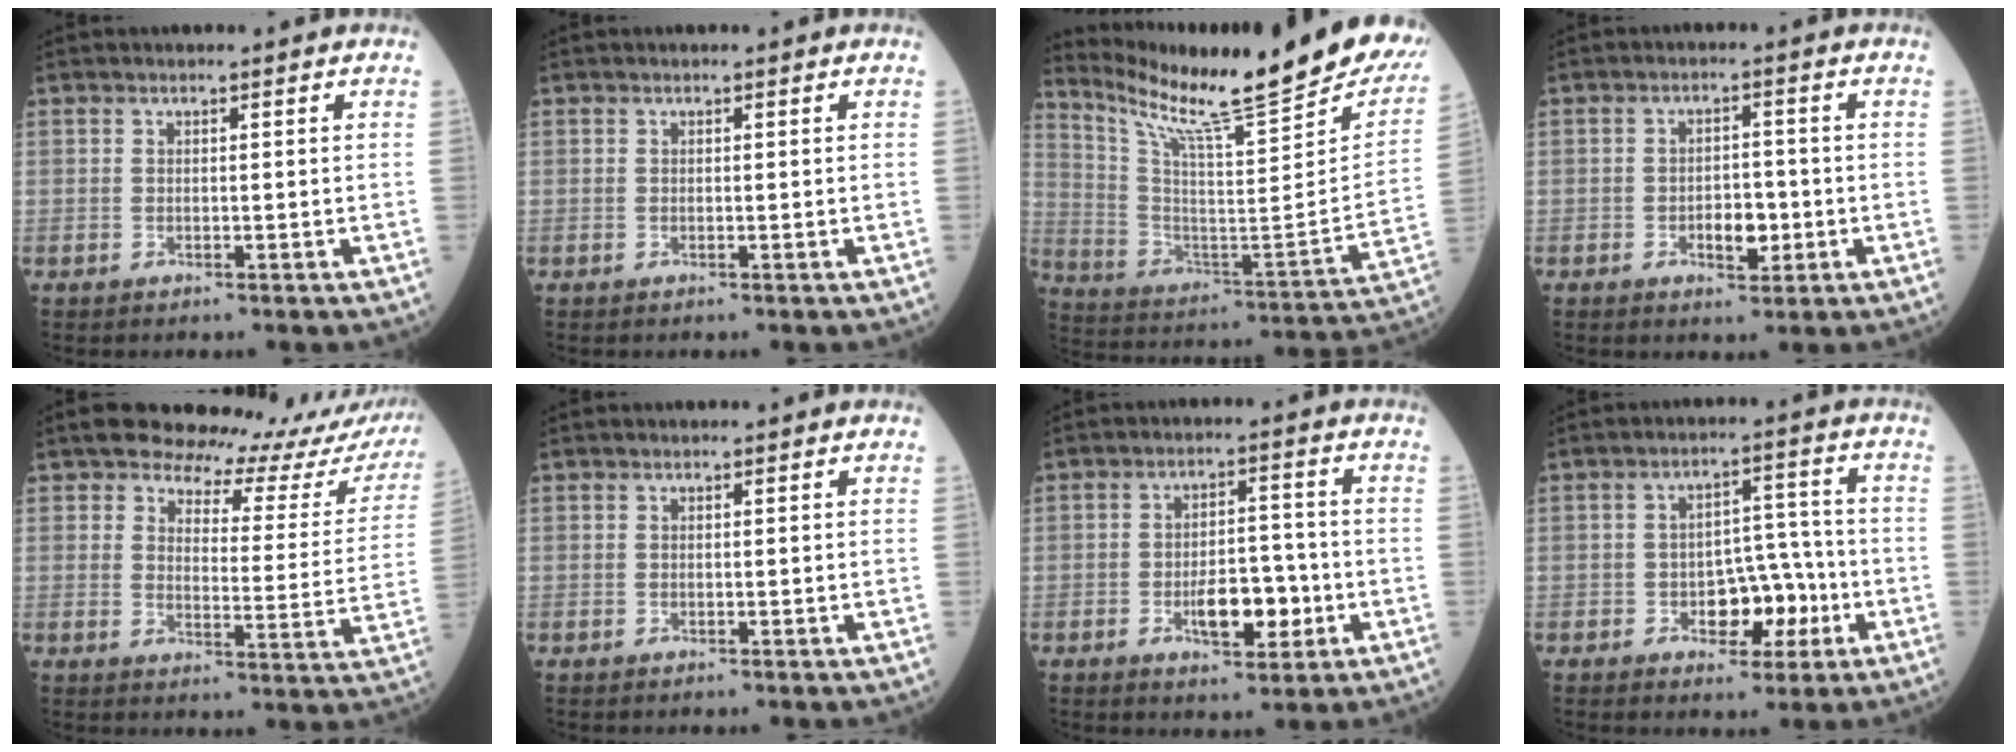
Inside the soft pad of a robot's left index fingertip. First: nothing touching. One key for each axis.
{"total": 0.0}
{"total": 29.6, "fx": 24.5, "fy": 1.9, "fz": 16.4, "tx": -0.277, "ty": -0.086, "tz": 0.348}
{"total": 4.3, "fx": -1.3, "fy": 2.2, "fz": 3.4, "tx": -0.052, "ty": 0.005, "tz": -0.017}
{"total": 15.9, "fx": 15.3, "fy": 3.5, "fz": 2.5, "tx": -0.002, "ty": -0.069, "tz": 0.154}
{"total": 0.0}
{"total": 7.4, "fx": -2.4, "fy": 3.2, "fz": 6.2, "tx": -0.102, "ty": 0.005, "tz": -0.035}
{"total": 7.4, "fx": -2.7, "fy": 4.1, "fz": 5.5, "tx": -0.080, "ty": 0.022, "tz": -0.037}